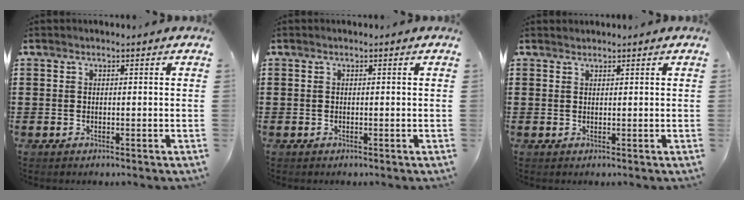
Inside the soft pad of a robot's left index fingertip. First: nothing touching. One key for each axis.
{"total": 0.0}
{"total": 0.7, "fx": 0.7, "fy": 0.1, "fz": -0.1, "tx": 0.001, "ty": -0.001, "tz": 0.014}